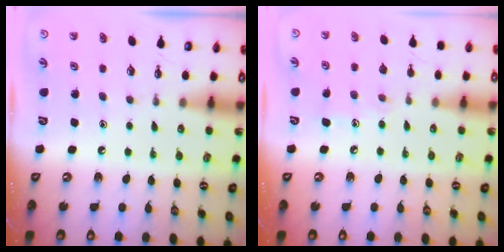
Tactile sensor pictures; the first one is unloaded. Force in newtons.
{"total": 7.0, "press": 7.0, "slide": 0.2}